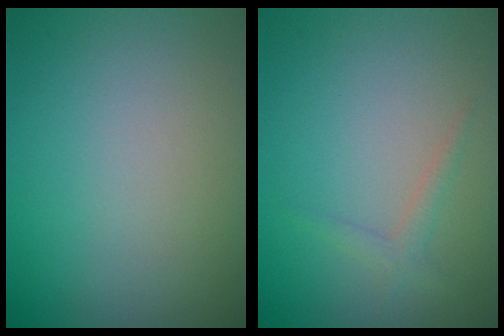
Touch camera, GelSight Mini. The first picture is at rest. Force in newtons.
{"total": 1.2, "press": 1.2, "slide": 0.0}